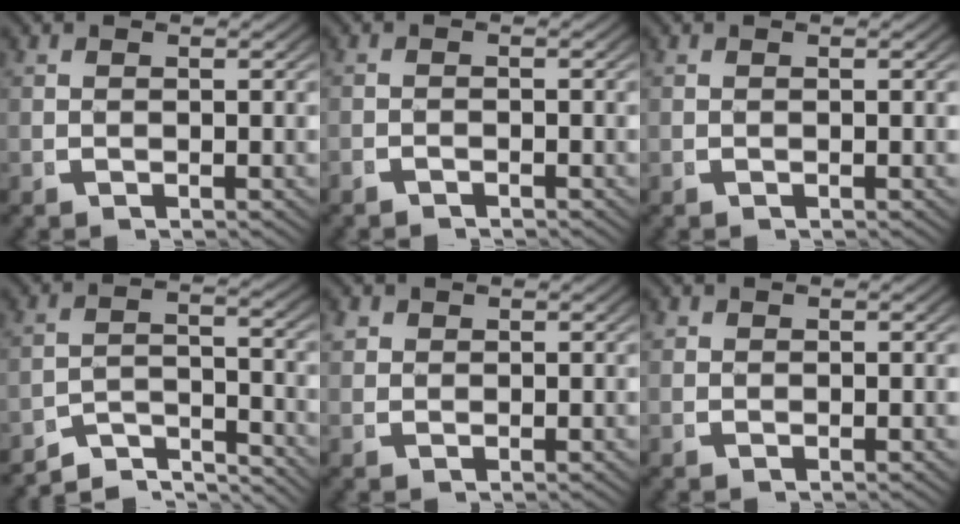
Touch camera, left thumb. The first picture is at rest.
{"total": 1.2, "force": [-1.1, 0.2, 0.0], "torque": [0.001, -0.004, -0.021]}
{"total": 0.0}
{"total": 6.2, "force": [-5.2, 2.5, 2.4], "torque": [-0.035, -0.025, -0.083]}
{"total": 1.3, "force": [0.9, 0.9, 0.4], "torque": [-0.008, -0.002, 0.022]}
{"total": 0.8, "force": [0.4, 0.6, 0.1], "torque": [-0.006, -0.006, 0.013]}